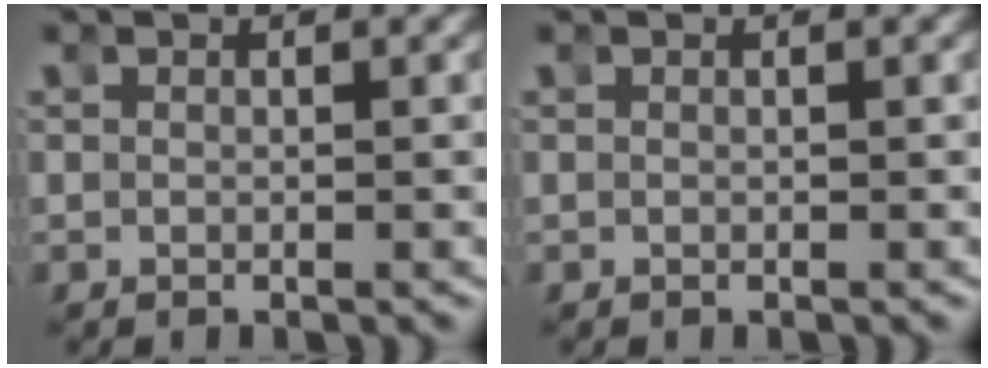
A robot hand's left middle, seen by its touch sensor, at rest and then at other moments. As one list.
[{"total": 0.0}]